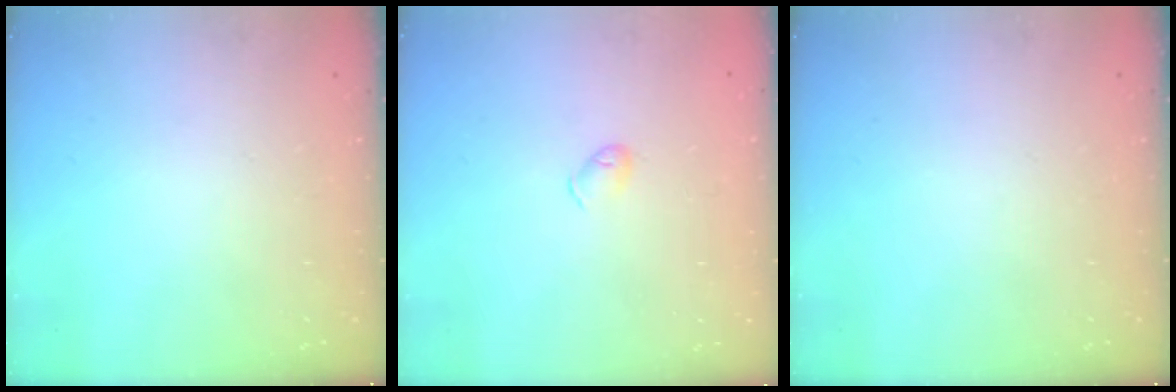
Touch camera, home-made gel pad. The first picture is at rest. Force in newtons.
{"total": 3.9, "press": 3.9, "slide": 0.7}
{"total": 0.0}